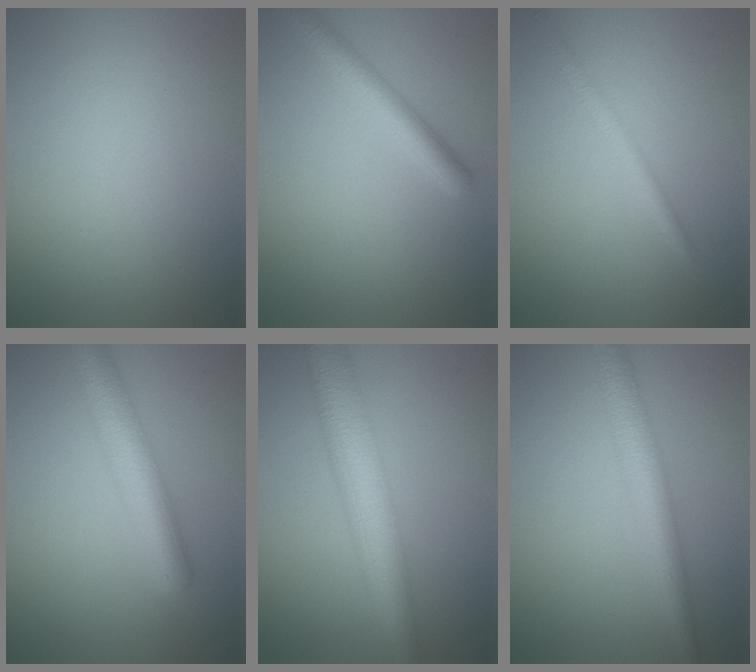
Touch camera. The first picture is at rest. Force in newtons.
{"total": 2.9, "press": 2.9, "slide": 0.1}
{"total": 1.8, "press": 1.8, "slide": 0.1}
{"total": 5.6, "press": 5.6, "slide": 0.1}
{"total": 7.5, "press": 7.5, "slide": 0.1}
{"total": 4.6, "press": 4.6, "slide": 0.0}